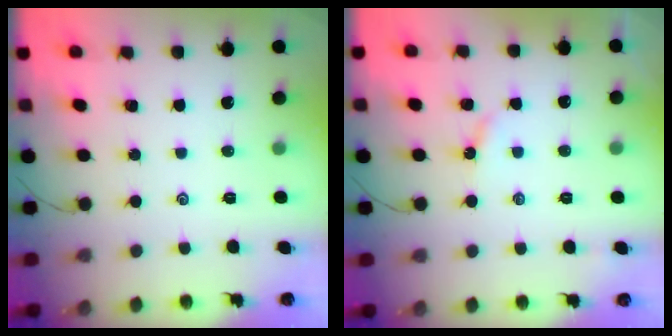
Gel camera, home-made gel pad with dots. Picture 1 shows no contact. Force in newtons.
{"total": 3.6, "press": 3.6, "slide": 0.5}